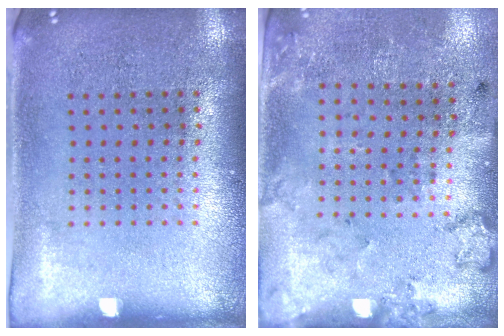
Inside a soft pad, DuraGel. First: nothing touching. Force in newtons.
{"total": 2.0, "press": 1.3, "slide": 1.5}